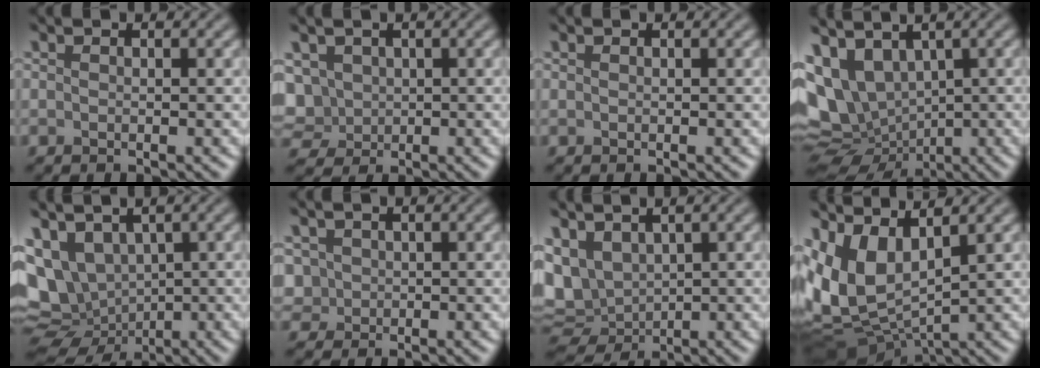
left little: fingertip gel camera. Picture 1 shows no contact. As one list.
[{"total": 5.4, "force": [0.6, 4.6, 2.9], "torque": [-0.078, 0.009, 0.011]}, {"total": 0.0}, {"total": 10.7, "force": [0.9, 7.8, 7.3], "torque": [-0.161, -0.026, 0.049]}, {"total": 10.1, "force": [0.9, 7.8, 6.3], "torque": [-0.128, -0.009, 0.040]}, {"total": 2.1, "force": [0.4, 2.0, 0.6], "torque": [-0.013, 0.000, 0.009]}, {"total": 6.7, "force": [1.8, 4.8, 4.3], "torque": [-0.096, -0.005, 0.042]}, {"total": 8.4, "force": [2.5, 4.7, 6.5], "torque": [-0.155, -0.011, 0.057]}]